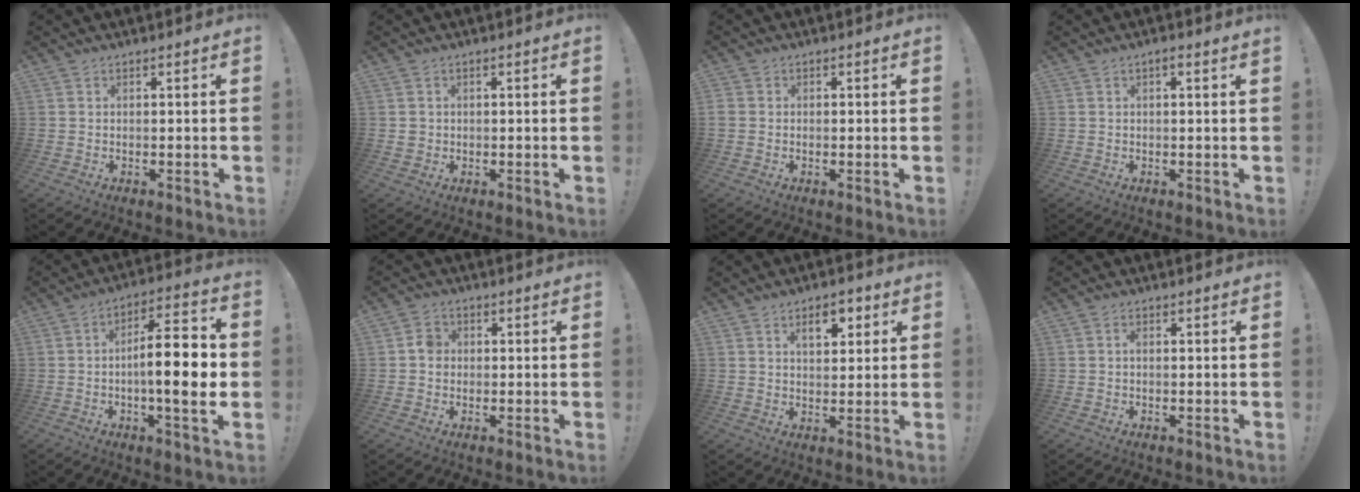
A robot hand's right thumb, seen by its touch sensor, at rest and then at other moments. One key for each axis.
{"total": 1.5, "fx": 0.1, "fy": 1.5, "fz": 0.3, "tx": -0.010, "ty": 0.006, "tz": 0.005}
{"total": 1.3, "fx": -0.4, "fy": 1.1, "fz": 0.4, "tx": -0.011, "ty": 0.007, "tz": -0.006}
{"total": 1.1, "fx": 0.4, "fy": -0.3, "fz": 1.0, "tx": -0.021, "ty": 0.000, "tz": 0.006}
{"total": 15.7, "fx": -2.1, "fy": 4.2, "fz": 15.0, "tx": -0.226, "ty": 0.015, "tz": -0.036}
{"total": 3.7, "fx": -0.1, "fy": 3.2, "fz": 1.8, "tx": -0.027, "ty": 0.009, "tz": -0.004}
{"total": 6.7, "fx": 3.0, "fy": 3.6, "fz": 4.7, "tx": -0.059, "ty": -0.004, "tz": 0.048}
{"total": 0.6, "fx": -0.1, "fy": 0.2, "fz": 0.5, "tx": -0.020, "ty": 0.006, "tz": -0.002}